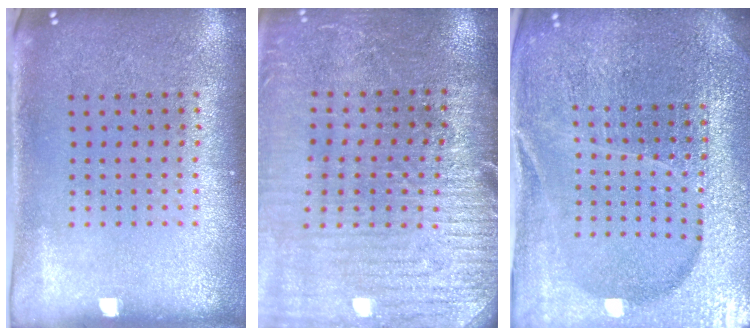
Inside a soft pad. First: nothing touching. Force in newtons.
{"total": 3.0, "press": 3.0, "slide": 0.4}
{"total": 5.5, "press": 5.0, "slide": 2.4}